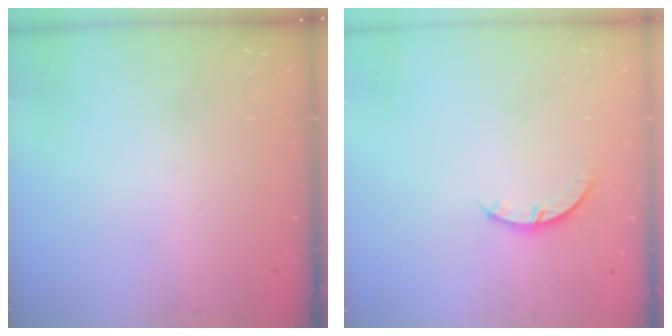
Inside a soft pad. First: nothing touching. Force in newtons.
{"total": 2.9, "press": 2.9, "slide": 0.4}